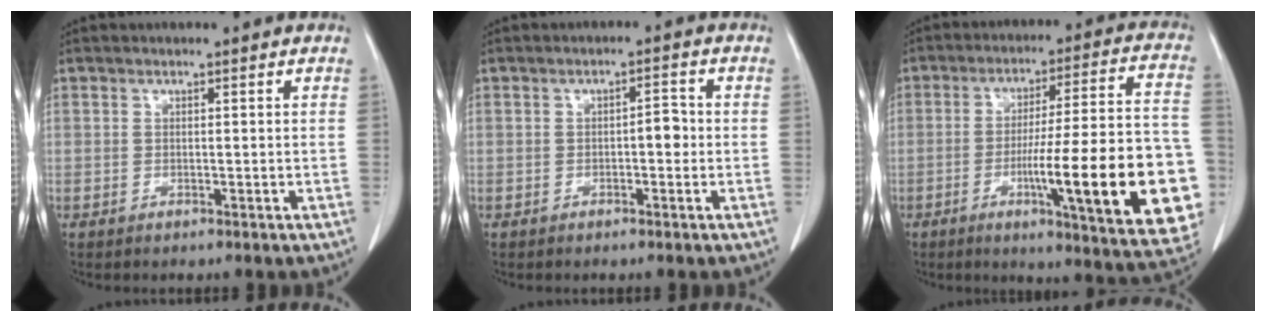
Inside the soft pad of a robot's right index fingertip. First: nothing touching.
{"total": 2.3, "force": [-0.4, 0.9, 2.0], "torque": [-0.023, 0.007, -0.007]}
{"total": 23.9, "force": [-6.3, 2.6, 22.9], "torque": [-0.247, 0.007, -0.078]}